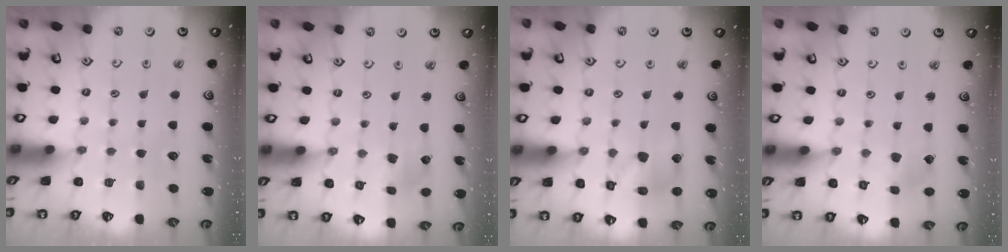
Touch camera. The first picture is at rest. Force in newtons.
{"total": 3.1, "press": 3.0, "slide": 0.4}
{"total": 12.8, "press": 12.7, "slide": 1.8}
{"total": 2.6, "press": 2.6, "slide": 0.3}